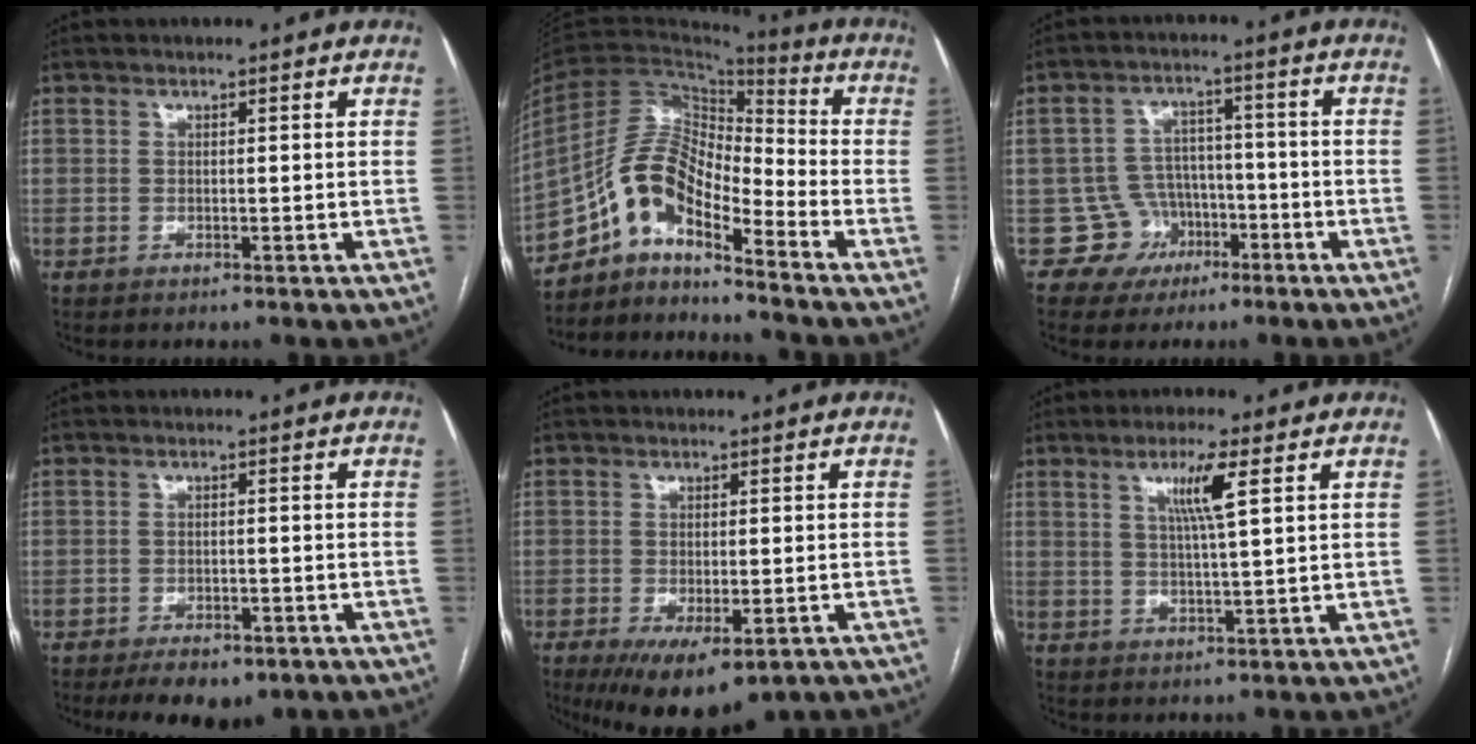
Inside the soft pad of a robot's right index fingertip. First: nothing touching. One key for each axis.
{"total": 12.3, "fx": -9.2, "fy": 3.4, "fz": 7.5, "tx": -0.141, "ty": 0.034, "tz": -0.169}
{"total": 6.3, "fx": -3.0, "fy": 5.6, "fz": -0.4, "tx": 0.023, "ty": 0.019, "tz": -0.043}
{"total": 7.4, "fx": -5.2, "fy": 3.2, "fz": 4.2, "tx": -0.056, "ty": -0.003, "tz": -0.070}
{"total": 11.0, "fx": -6.7, "fy": 4.1, "fz": 7.6, "tx": -0.121, "ty": -0.018, "tz": -0.092}
{"total": 5.4, "fx": 2.1, "fy": -0.4, "fz": 4.9, "tx": -0.090, "ty": -0.002, "tz": 0.038}